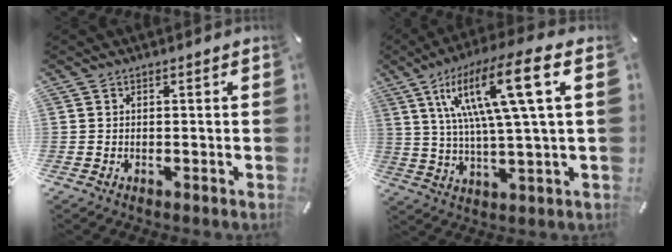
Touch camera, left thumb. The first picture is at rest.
{"total": 17.8, "force": [6.5, 2.8, 16.3], "torque": [-0.325, -0.020, 0.086]}